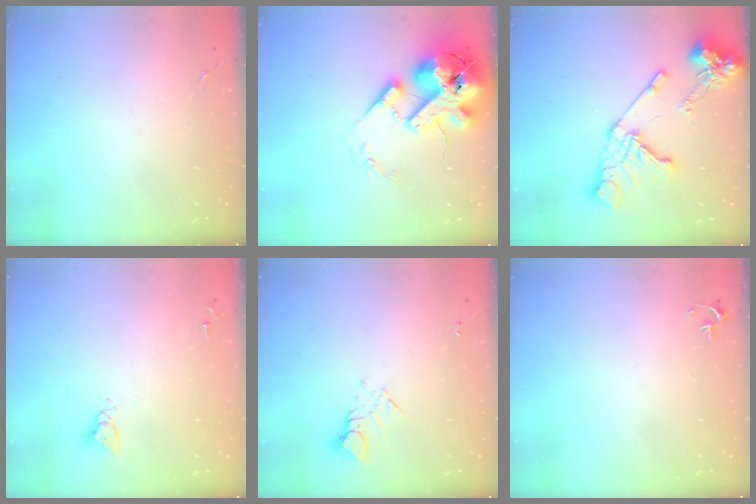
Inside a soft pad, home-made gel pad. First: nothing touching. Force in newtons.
{"total": 22.7, "press": 22.4, "slide": 3.8}
{"total": 16.5, "press": 16.3, "slide": 2.0}
{"total": 3.6, "press": 3.6, "slide": 0.4}
{"total": 3.7, "press": 3.7, "slide": 0.3}
{"total": 3.4, "press": 3.4, "slide": 0.3}